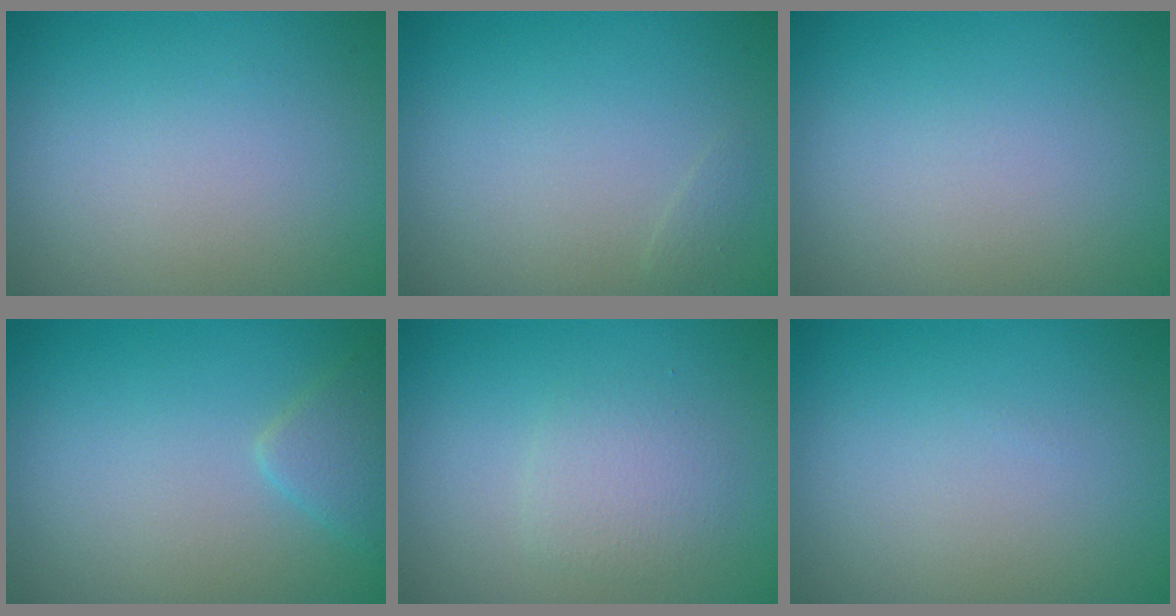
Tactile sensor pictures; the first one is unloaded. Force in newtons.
{"total": 0.5, "press": 0.5, "slide": 0.1}
{"total": 0.0}
{"total": 1.9, "press": 1.9, "slide": 0.1}
{"total": 1.9, "press": 1.9, "slide": 0.1}
{"total": 0.0}